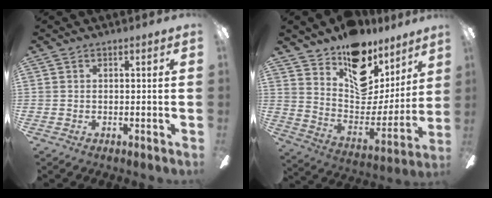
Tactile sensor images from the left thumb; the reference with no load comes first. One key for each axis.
{"total": 16.4, "fx": 10.9, "fy": 9.9, "fz": 7.3, "tx": -0.104, "ty": -0.087, "tz": 0.194}